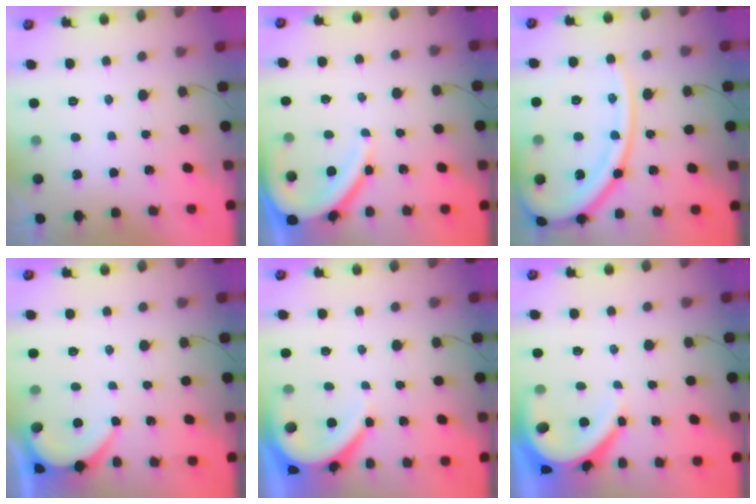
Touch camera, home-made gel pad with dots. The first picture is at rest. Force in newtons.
{"total": 8.9, "press": 8.8, "slide": 0.8}
{"total": 20.1, "press": 20.0, "slide": 2.2}
{"total": 2.6, "press": 2.6, "slide": 0.3}
{"total": 7.0, "press": 7.0, "slide": 0.4}
{"total": 7.5, "press": 7.5, "slide": 0.9}